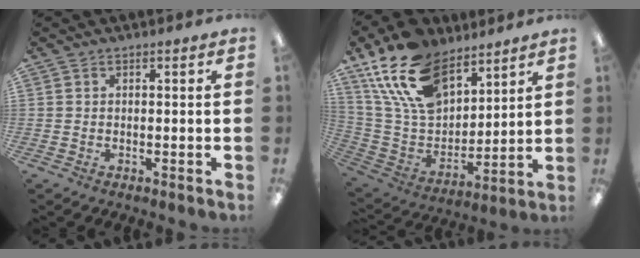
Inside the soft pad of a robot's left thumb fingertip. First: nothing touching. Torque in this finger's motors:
{"motor_torque": [1.19, 1.19, 1.38, -1.38, 0.39]}